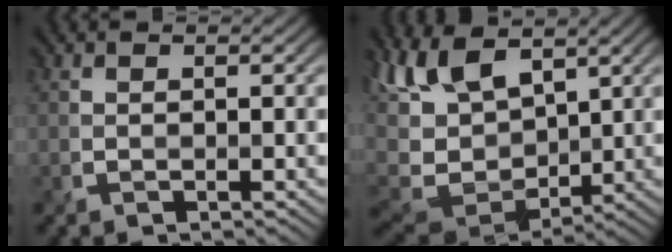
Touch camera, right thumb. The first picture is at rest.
{"total": 11.6, "force": [3.4, 6.3, 9.1], "torque": [-0.229, 0.004, 0.059]}